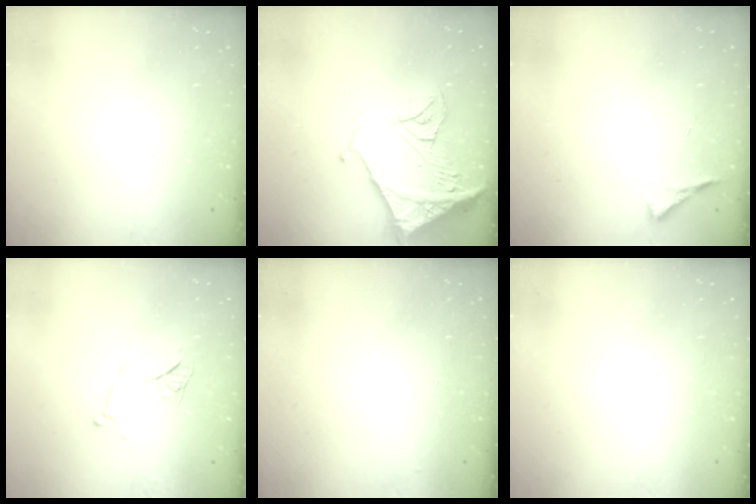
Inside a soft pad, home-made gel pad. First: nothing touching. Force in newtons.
{"total": 17.6, "press": 17.4, "slide": 2.1}
{"total": 3.6, "press": 3.6, "slide": 0.5}
{"total": 11.8, "press": 11.8, "slide": 0.8}
{"total": 2.9, "press": 2.9, "slide": 0.1}
{"total": 1.6, "press": 1.6, "slide": 0.1}